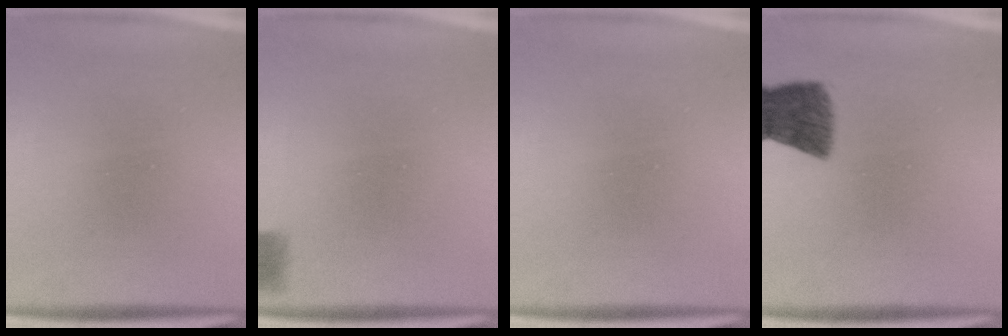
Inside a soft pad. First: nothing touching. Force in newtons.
{"total": 2.9}
{"total": 0.0}
{"total": 7.8}